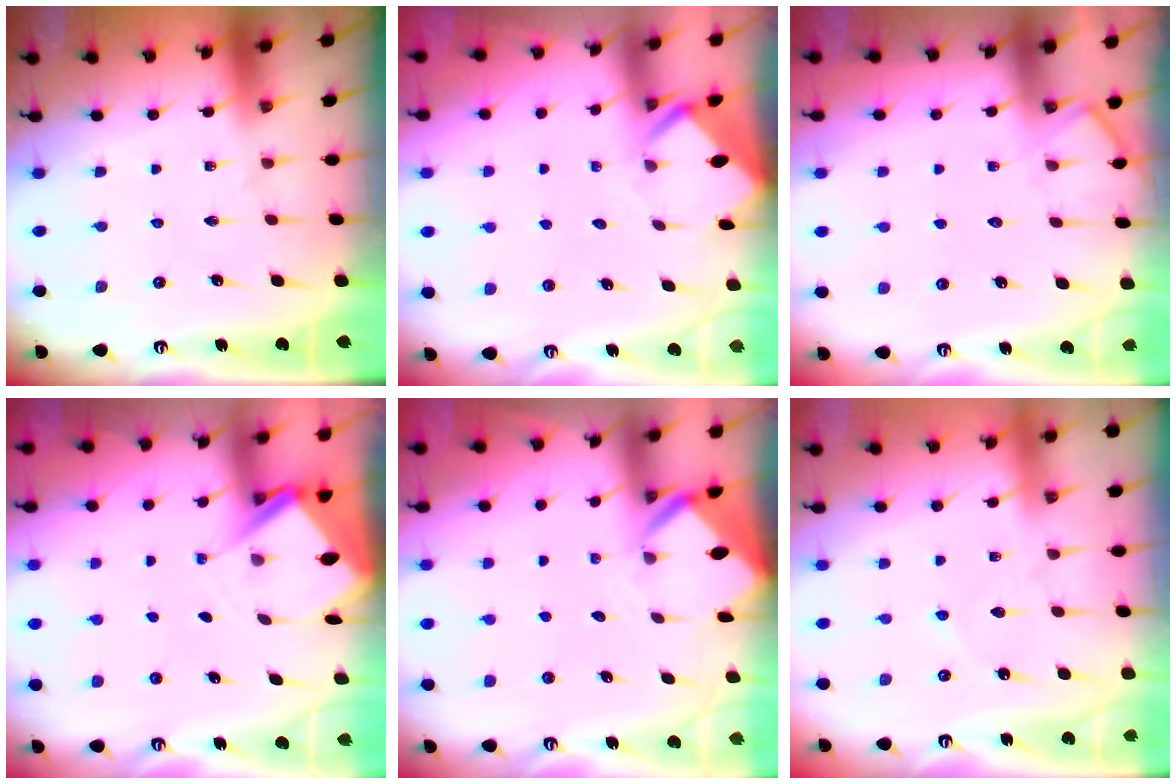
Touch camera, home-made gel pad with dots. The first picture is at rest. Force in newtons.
{"total": 3.4, "press": 3.4, "slide": 0.2}
{"total": 7.2, "press": 7.1, "slide": 0.9}
{"total": 4.7, "press": 4.7, "slide": 0.3}
{"total": 3.2, "press": 3.2, "slide": 0.1}
{"total": 2.4, "press": 2.4, "slide": 0.4}